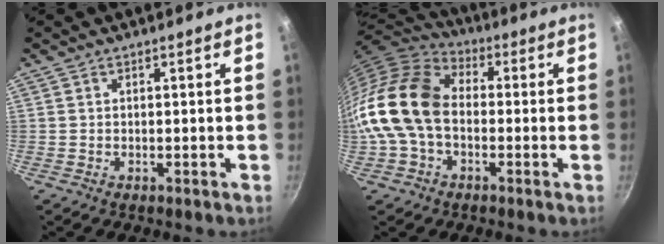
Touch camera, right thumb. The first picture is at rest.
{"total": 16.7, "force": [-1.7, 11.6, 11.9], "torque": [-0.215, 0.039, -0.052]}